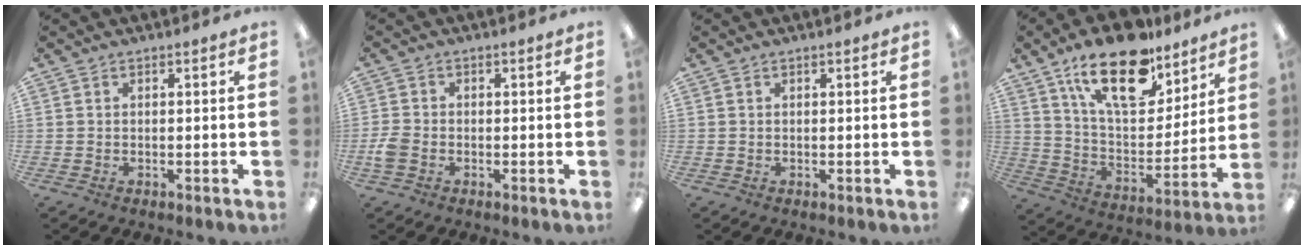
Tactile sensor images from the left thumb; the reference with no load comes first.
{"total": 3.5, "force": [-1.1, 2.6, 2.1], "torque": [-0.040, 0.006, -0.020]}
{"total": 0.0}
{"total": 21.7, "force": [14.7, 9.7, 12.6], "torque": [-0.207, -0.081, 0.254]}